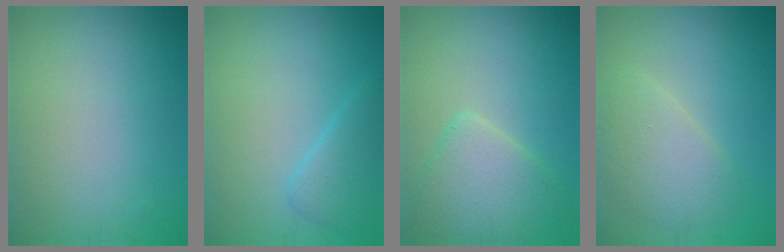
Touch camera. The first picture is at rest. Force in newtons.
{"total": 2.6, "press": 2.6, "slide": 0.1}
{"total": 4.3, "press": 4.3, "slide": 0.2}
{"total": 3.6, "press": 3.6, "slide": 0.3}